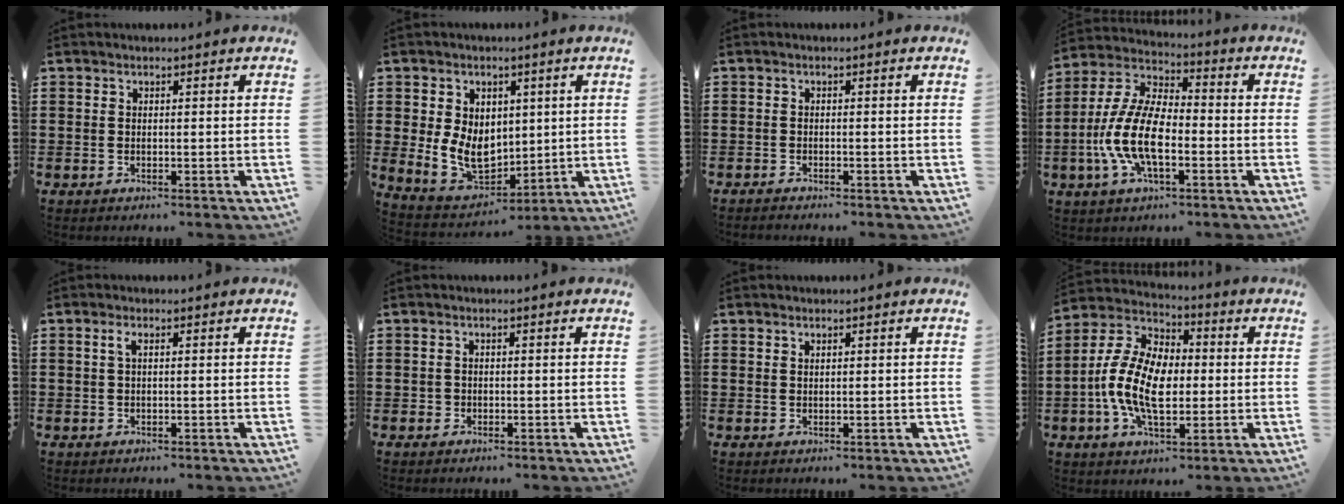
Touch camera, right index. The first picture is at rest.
{"total": 8.2, "force": [0.5, 6.5, 5.0], "torque": [-0.109, 0.007, 0.010]}
{"total": 0.8, "force": [-0.8, 0.1, 0.0], "torque": [-0.001, 0.002, -0.016]}
{"total": 11.5, "force": [-3.4, 5.2, 9.7], "torque": [-0.230, -0.007, -0.069]}
{"total": 1.2, "force": [0.3, 0.3, 1.1], "torque": [-0.023, 0.004, 0.003]}
{"total": 0.8, "force": [-0.2, 0.8, 0.1], "torque": [-0.004, 0.005, -0.005]}
{"total": 0.8, "force": [0.6, 0.4, 0.2], "torque": [-0.005, 0.003, 0.011]}
{"total": 11.5, "force": [-1.8, 6.9, 9.0], "torque": [-0.213, 0.004, -0.038]}